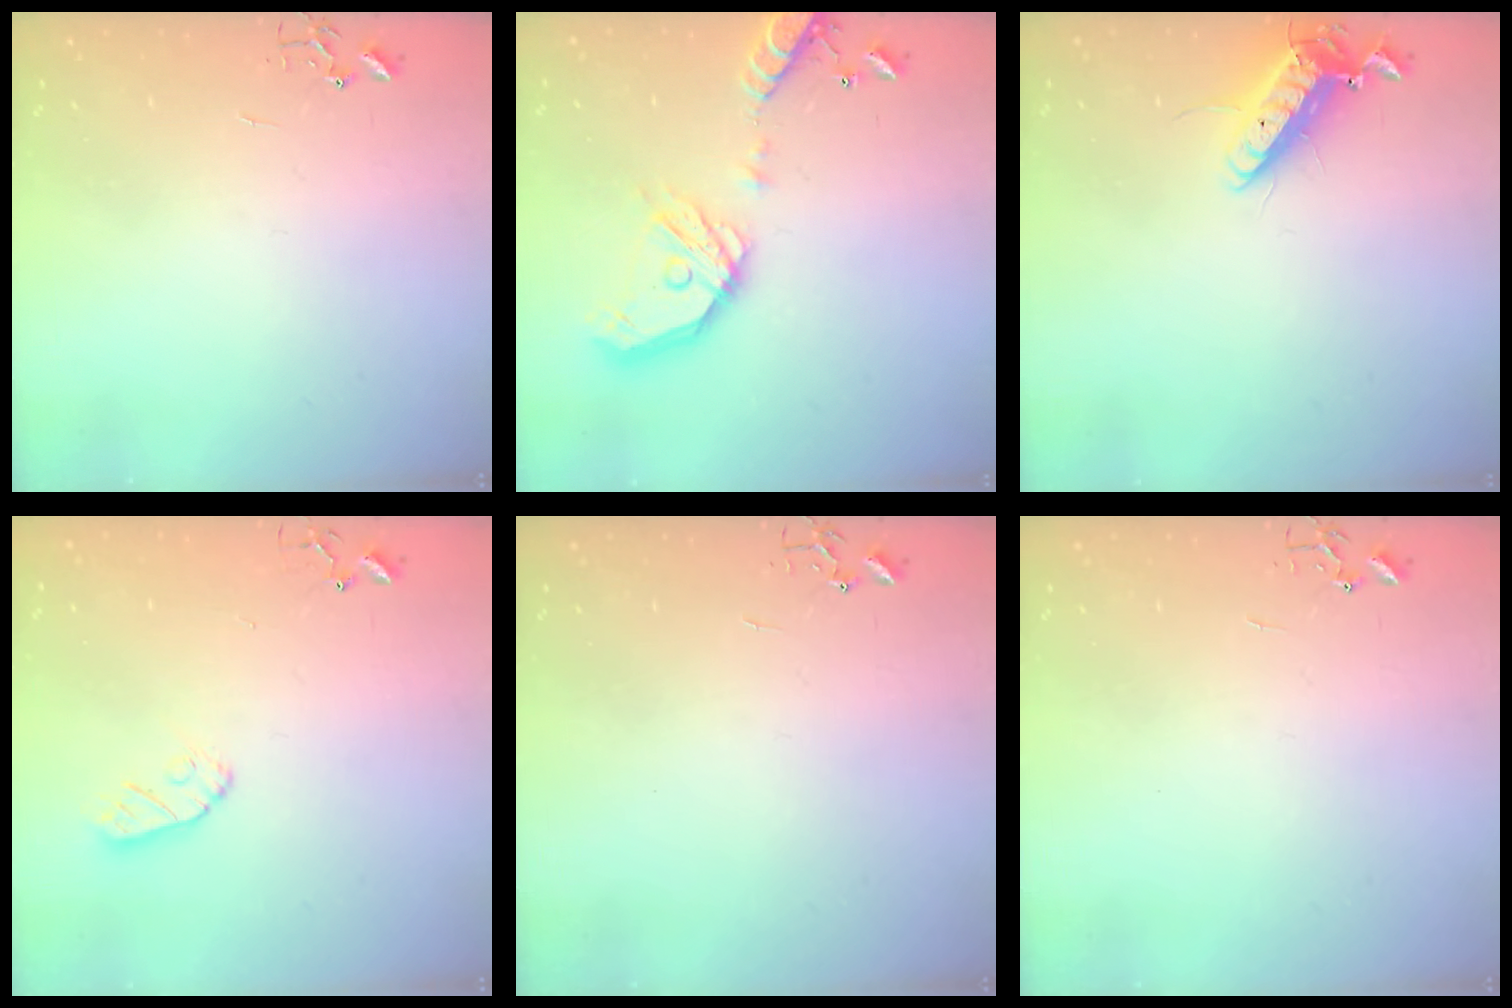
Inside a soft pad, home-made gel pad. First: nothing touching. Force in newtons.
{"total": 18.1, "press": 17.8, "slide": 3.3}
{"total": 13.1, "press": 12.9, "slide": 2.5}
{"total": 7.2, "press": 7.2, "slide": 0.4}
{"total": 0.0}
{"total": 0.0}